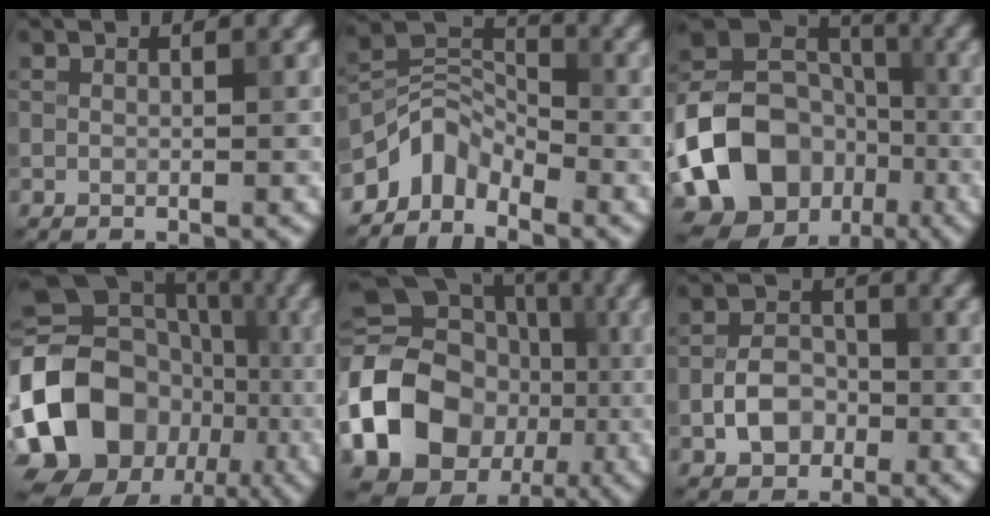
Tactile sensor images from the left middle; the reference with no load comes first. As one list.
[{"total": 4.0, "force": [-3.1, 2.2, 1.3], "torque": [-0.017, 0.007, -0.069]}, {"total": 16.8, "force": [-6.2, 13.4, 8.0], "torque": [-0.172, -0.022, -0.121]}, {"total": 15.2, "force": [-4.2, 12.3, 7.9], "torque": [-0.159, 0.006, -0.084]}, {"total": 18.1, "force": [-4.0, 15.3, 8.9], "torque": [-0.164, -0.016, -0.094]}, {"total": 3.7, "force": [-1.3, 2.7, 2.1], "torque": [-0.033, 0.005, -0.026]}]